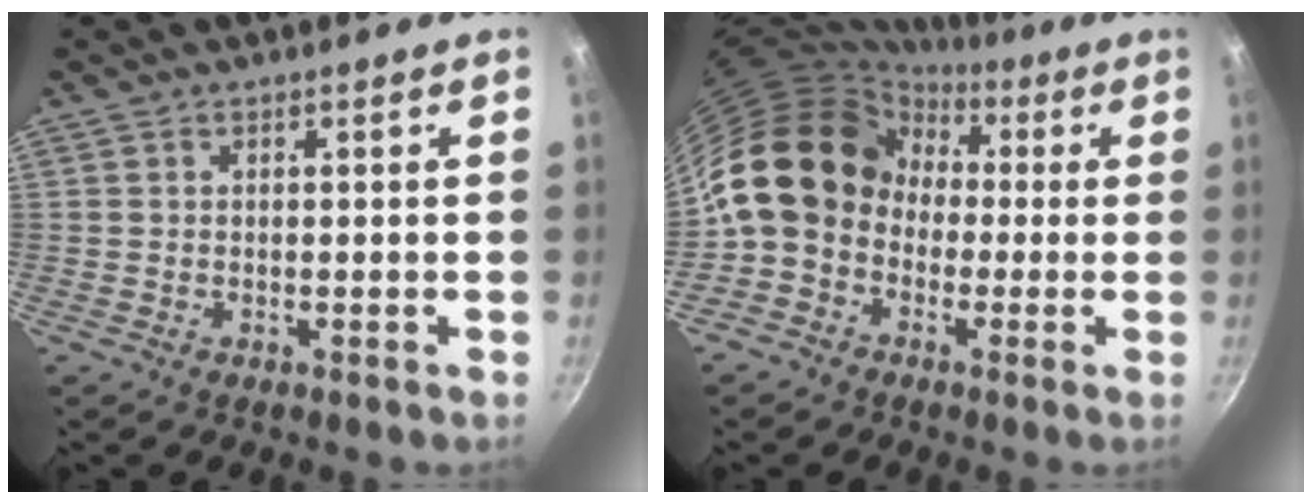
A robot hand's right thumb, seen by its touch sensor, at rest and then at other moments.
{"total": 14.5, "force": [-0.3, 12.1, 7.9], "torque": [-0.095, 0.043, -0.027]}